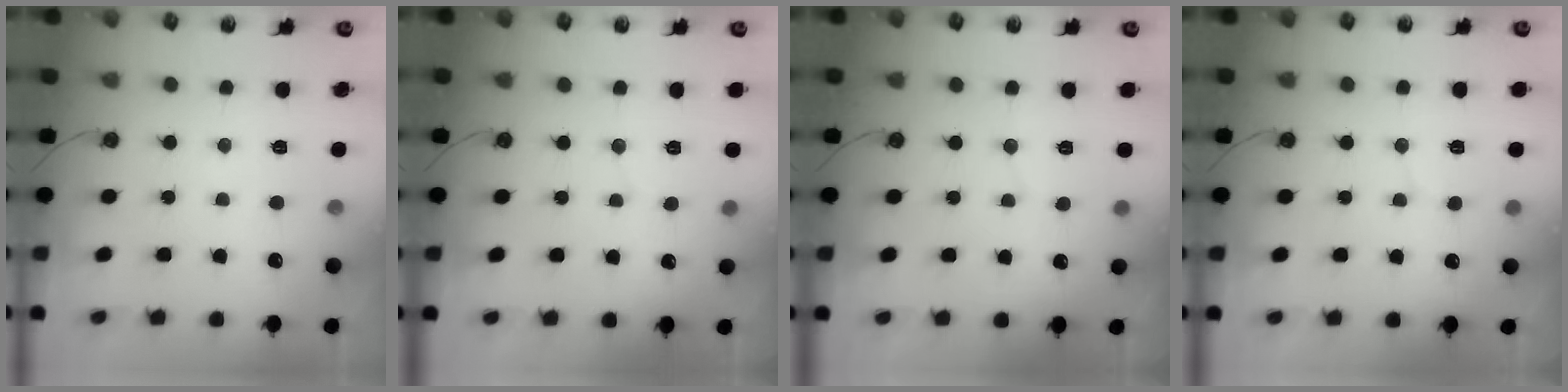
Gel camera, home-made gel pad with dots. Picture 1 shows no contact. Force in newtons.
{"total": 2.3, "press": 2.3, "slide": 0.2}
{"total": 2.4, "press": 2.4, "slide": 0.2}
{"total": 5.0, "press": 5.0, "slide": 0.4}